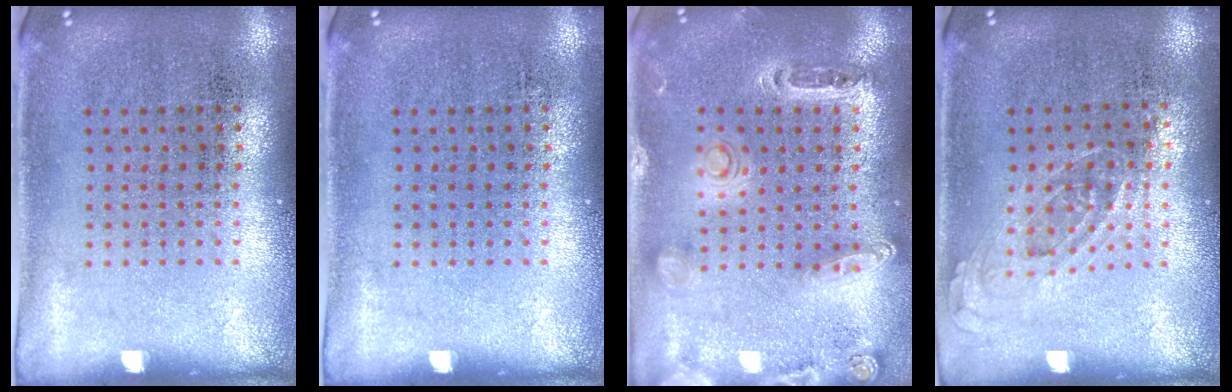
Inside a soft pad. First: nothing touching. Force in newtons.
{"total": 0.0}
{"total": 1.4, "press": 1.4, "slide": 0.3}
{"total": 0.8, "press": 0.7, "slide": 0.4}